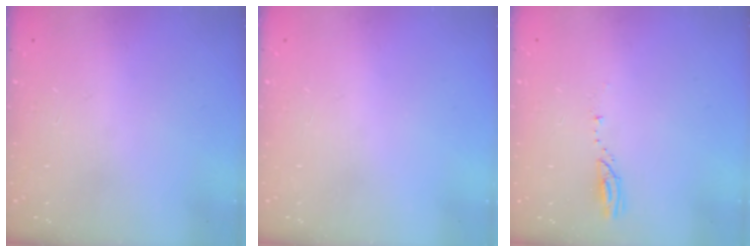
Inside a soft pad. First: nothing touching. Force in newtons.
{"total": 0.0}
{"total": 3.3, "press": 3.3, "slide": 0.3}